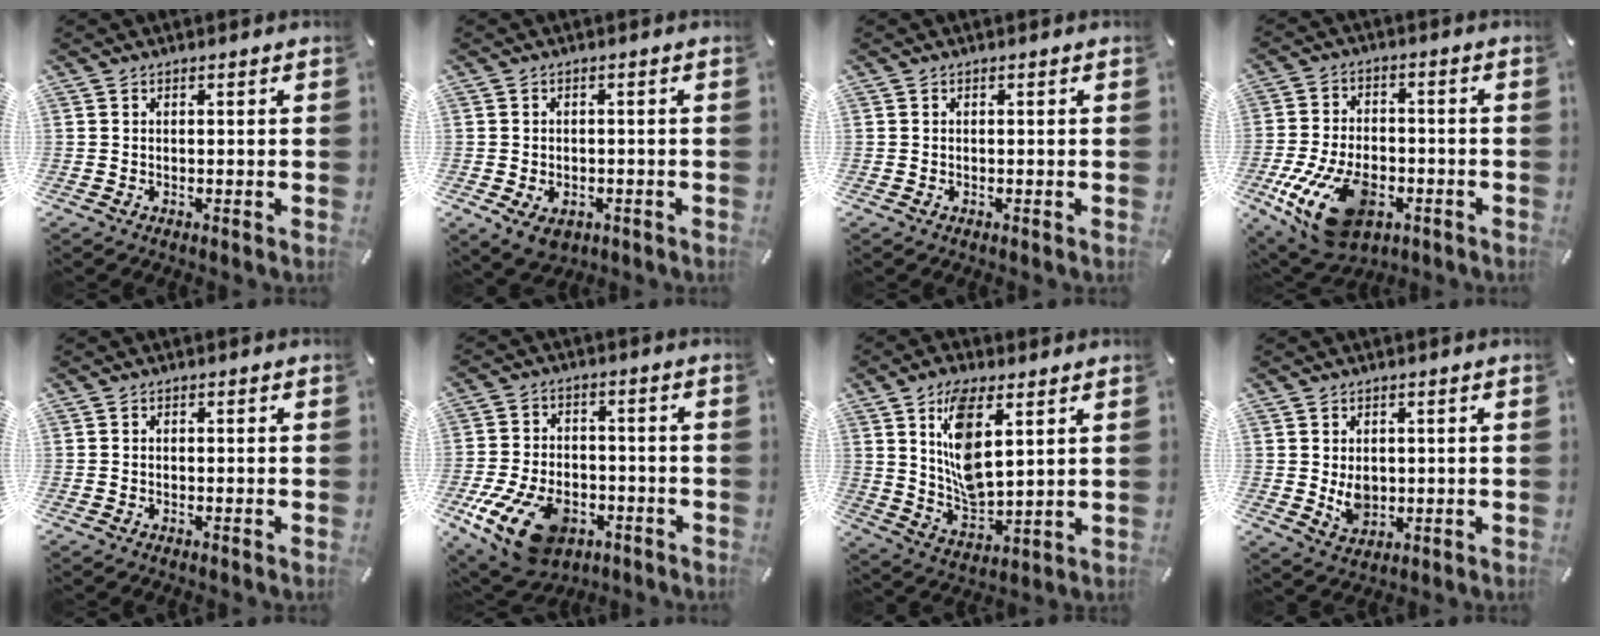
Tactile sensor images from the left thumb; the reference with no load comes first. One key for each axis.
{"total": 4.7, "fx": -1.9, "fy": 3.5, "fz": 2.6, "tx": -0.052, "ty": 0.007, "tz": -0.034}
{"total": 0.5, "fx": -0.3, "fy": 0.3, "fz": 0.3, "tx": -0.006, "ty": -0.002, "tz": -0.005}
{"total": 18.2, "fx": -6.6, "fy": 10.9, "fz": 13.0, "tx": -0.246, "ty": 0.029, "tz": -0.101}
{"total": 0.7, "fx": -0.5, "fy": 0.3, "fz": 0.3, "tx": -0.007, "ty": 0.001, "tz": -0.011}
{"total": 16.3, "fx": -7.8, "fy": 10.0, "fz": 10.4, "tx": -0.204, "ty": 0.046, "tz": -0.125}
{"total": 12.8, "fx": 5.6, "fy": 6.4, "fz": 9.5, "tx": -0.185, "ty": -0.011, "tz": 0.100}
{"total": 5.2, "fx": 0.0, "fy": 4.3, "fz": 3.0, "tx": -0.054, "ty": -0.006, "tz": 0.000}